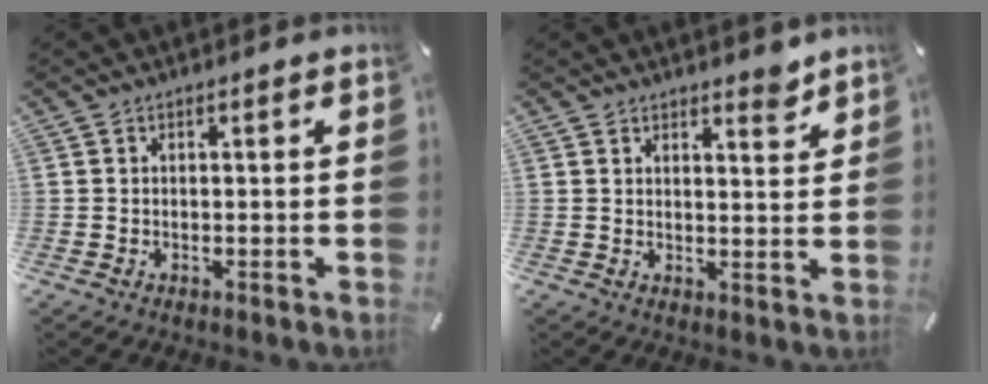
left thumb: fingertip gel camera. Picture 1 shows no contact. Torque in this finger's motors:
{"motor_torque": [0.25, -0.43, -0.02, 0.14, -0.02]}